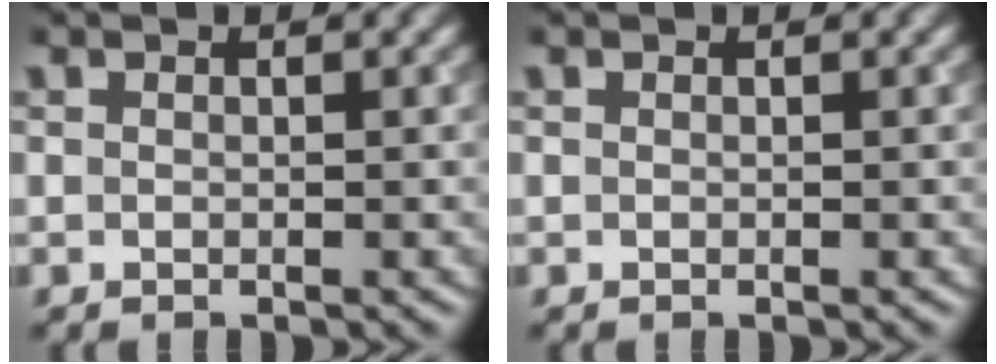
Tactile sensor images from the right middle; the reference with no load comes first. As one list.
[{"total": 0.0}]